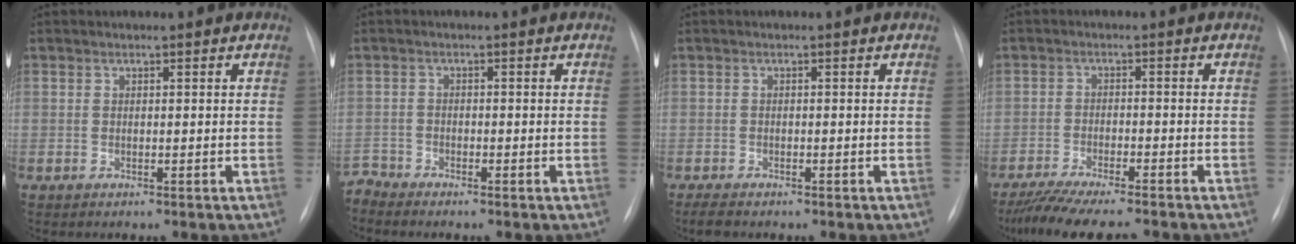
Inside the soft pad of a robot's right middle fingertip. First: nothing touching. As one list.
[{"total": 2.0, "force": [-1.9, 0.0, -0.5], "torque": [0.013, -0.008, -0.037]}, {"total": 2.3, "force": [-1.9, 0.8, 1.2], "torque": [-0.025, -0.004, -0.025]}, {"total": 11.5, "force": [-10.0, 0.8, 5.5], "torque": [-0.081, -0.023, -0.154]}]